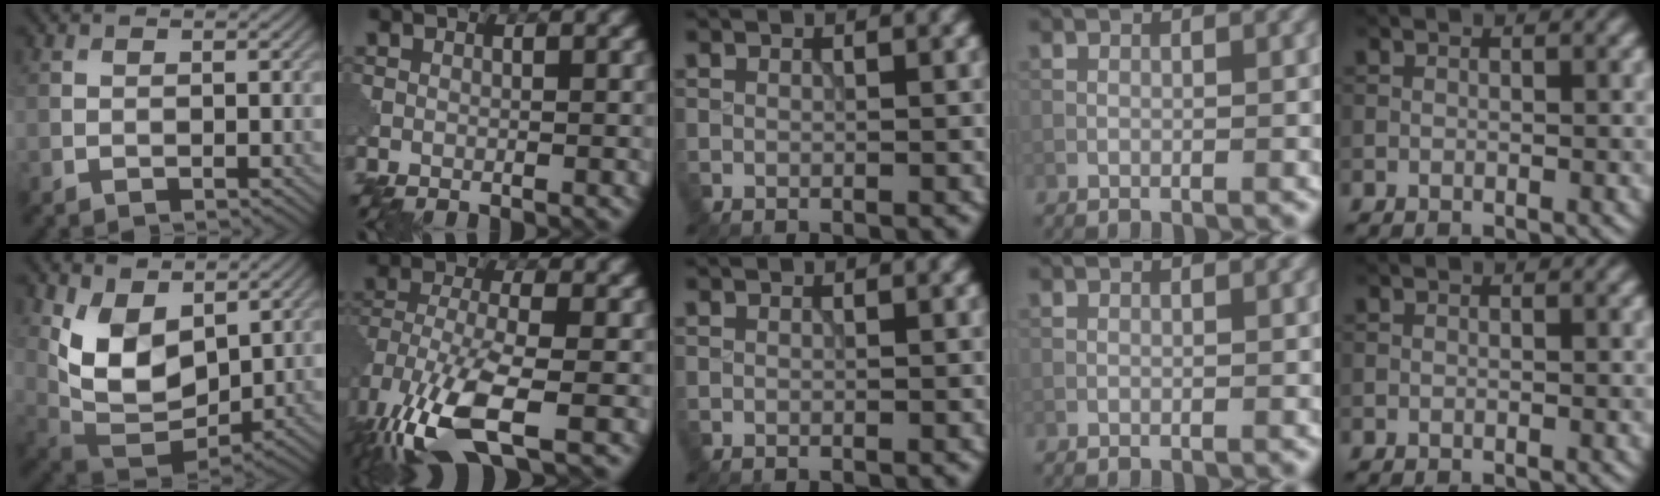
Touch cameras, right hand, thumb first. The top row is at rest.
{"thumb": {"total": 10.1, "force": [3.9, 6.1, 7.0], "torque": [-0.150, -0.011, 0.073]}, "index": {"total": 10.5, "force": [-5.1, 4.0, 8.3], "torque": [-0.186, -0.018, -0.100]}}